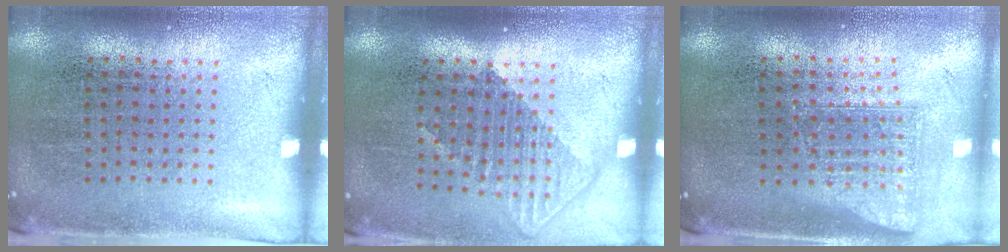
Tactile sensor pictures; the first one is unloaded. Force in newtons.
{"total": 1.3, "press": 1.0, "slide": 0.8}
{"total": 1.7, "press": 1.2, "slide": 1.1}